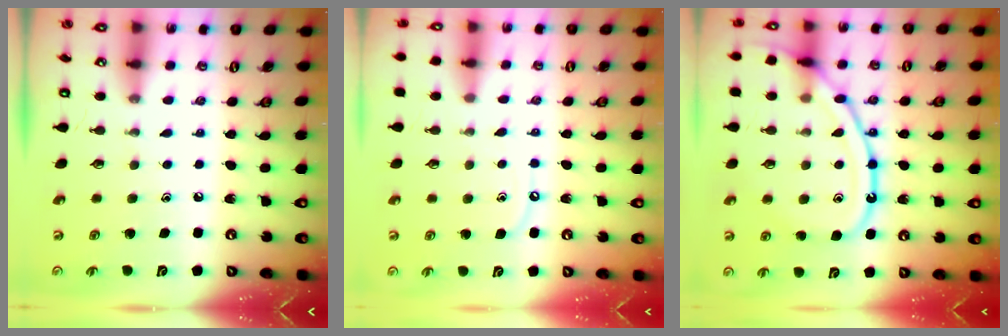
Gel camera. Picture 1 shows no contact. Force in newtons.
{"total": 5.5, "press": 5.5, "slide": 0.5}
{"total": 16.7, "press": 16.7, "slide": 1.4}